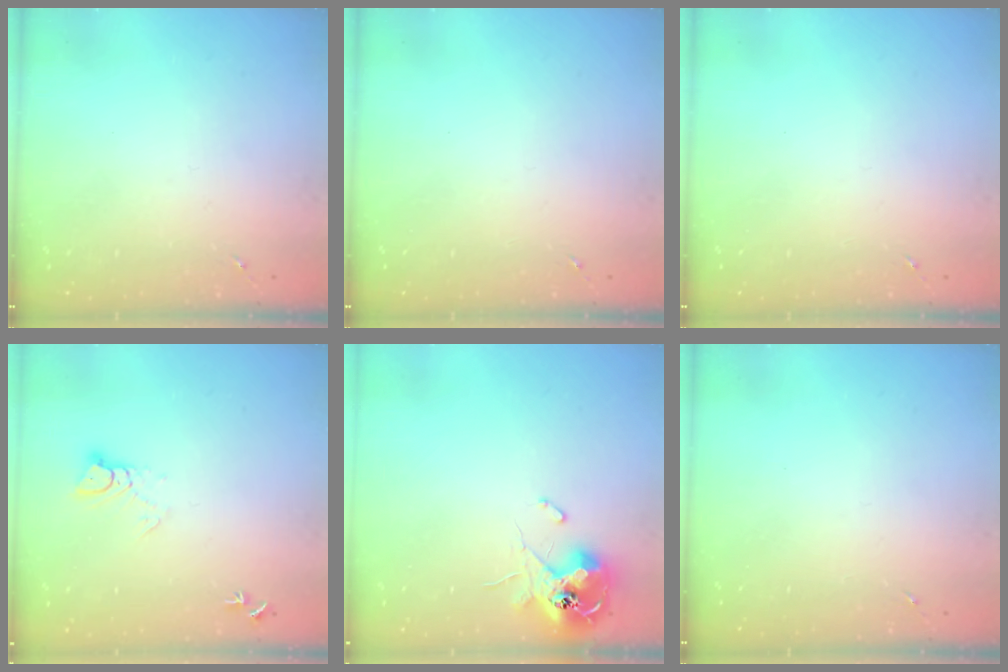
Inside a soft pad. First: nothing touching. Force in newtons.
{"total": 0.0}
{"total": 0.0}
{"total": 4.6, "press": 4.5, "slide": 0.5}
{"total": 12.7, "press": 12.6, "slide": 1.5}
{"total": 0.0}